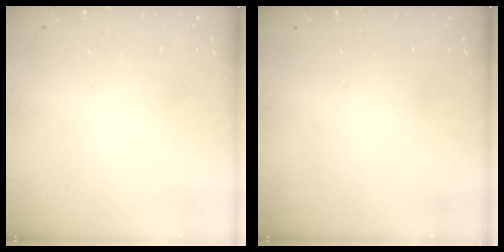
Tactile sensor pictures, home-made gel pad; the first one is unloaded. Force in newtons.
{"total": 0.0}